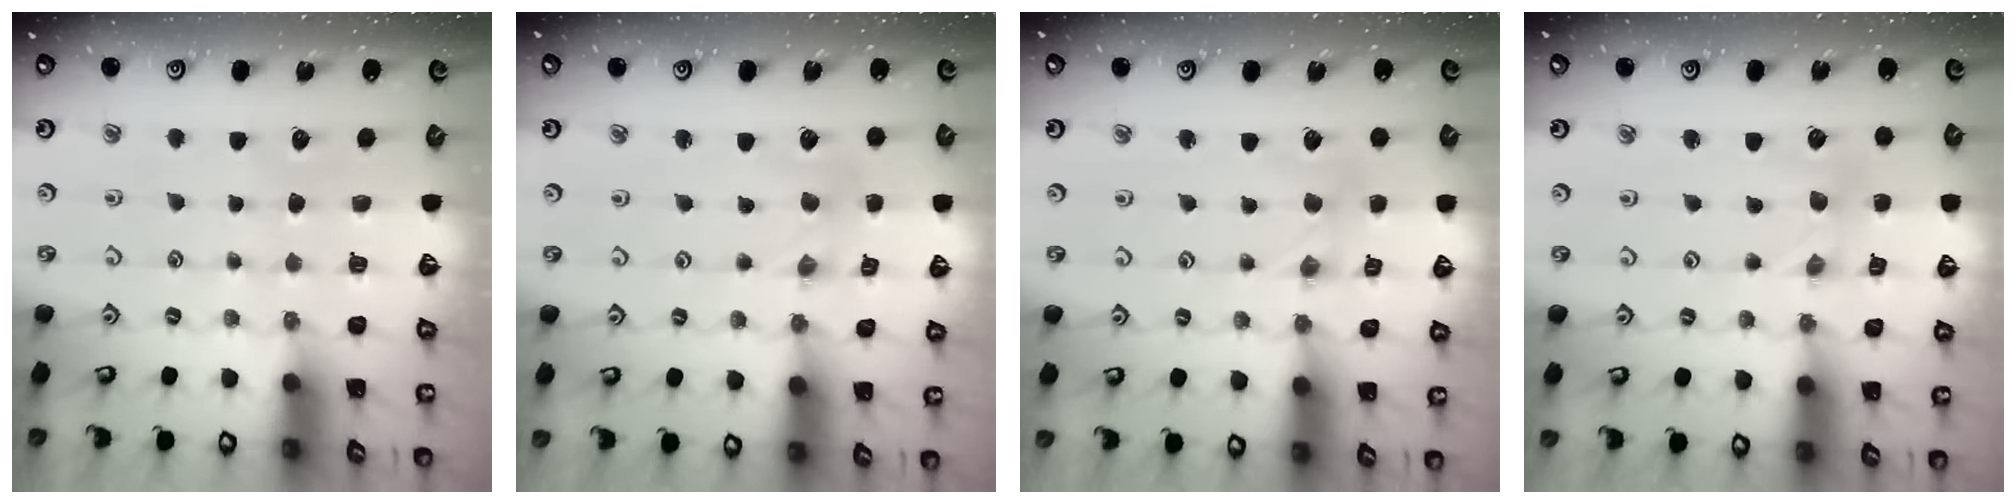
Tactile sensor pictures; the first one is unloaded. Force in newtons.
{"total": 0.9, "press": 0.9, "slide": 0.1}
{"total": 2.1, "press": 2.1, "slide": 0.4}
{"total": 1.4, "press": 1.4, "slide": 0.3}